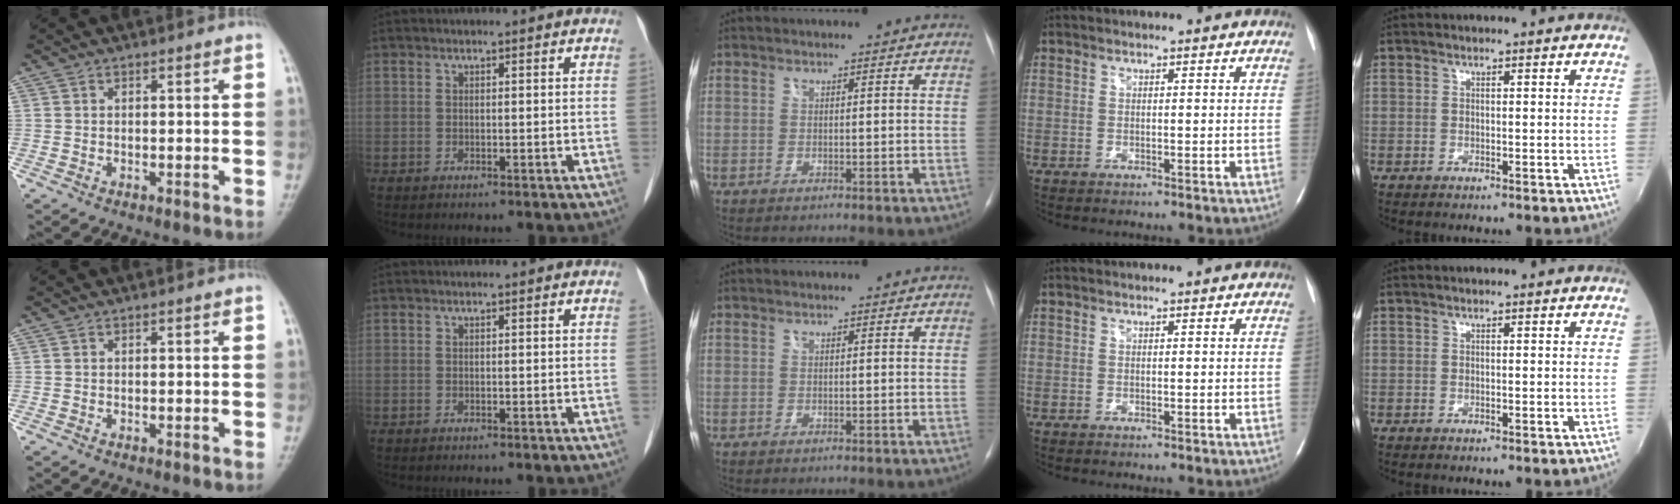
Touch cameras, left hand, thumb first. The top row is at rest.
{}